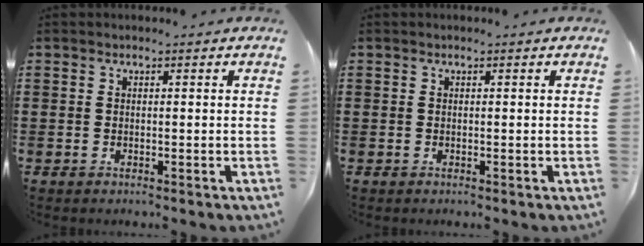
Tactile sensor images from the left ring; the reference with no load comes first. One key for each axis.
{"total": 0.0}